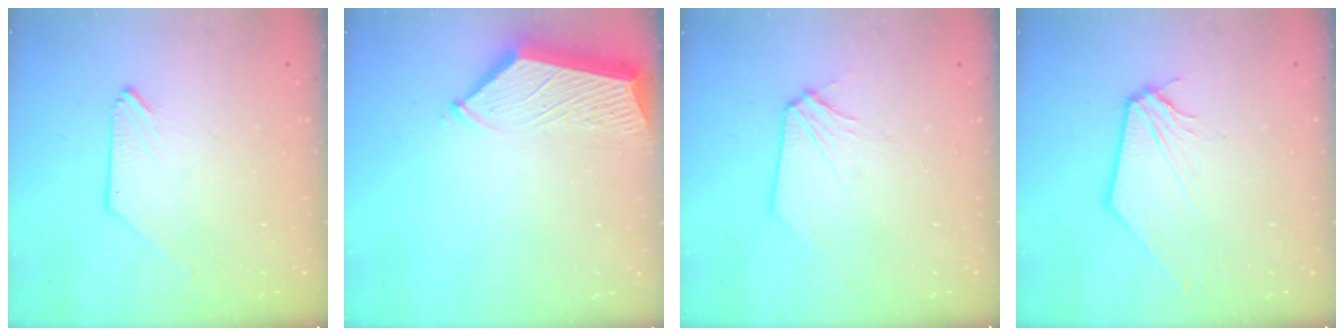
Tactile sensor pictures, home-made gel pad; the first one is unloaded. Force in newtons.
{"total": 5.8, "press": 5.8, "slide": 0.3}
{"total": 3.1, "press": 3.0, "slide": 0.6}
{"total": 1.9, "press": 1.9, "slide": 0.2}